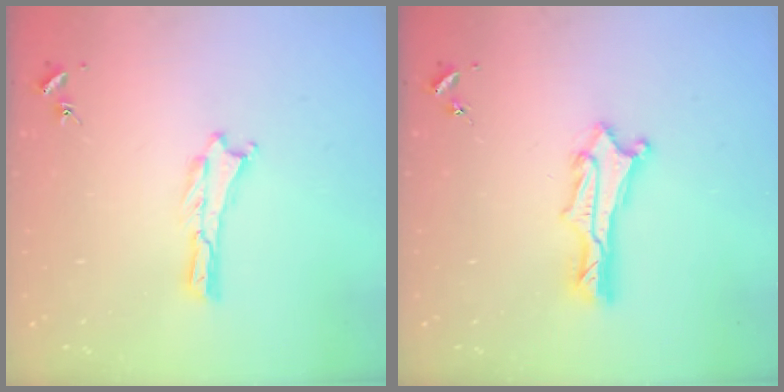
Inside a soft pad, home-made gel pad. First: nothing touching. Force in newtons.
{"total": 2.4, "press": 2.4, "slide": 0.3}